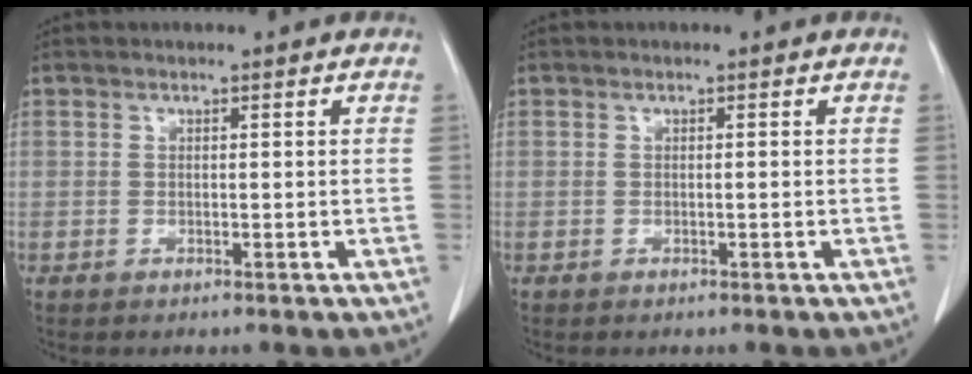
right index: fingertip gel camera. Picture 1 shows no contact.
{"total": 0.0}